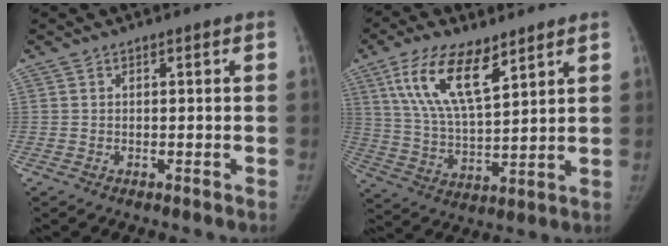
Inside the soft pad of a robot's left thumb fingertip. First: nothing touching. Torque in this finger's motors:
{"motor_torque": [0.13, 0.45, 1.70, -1.06, 0.10]}